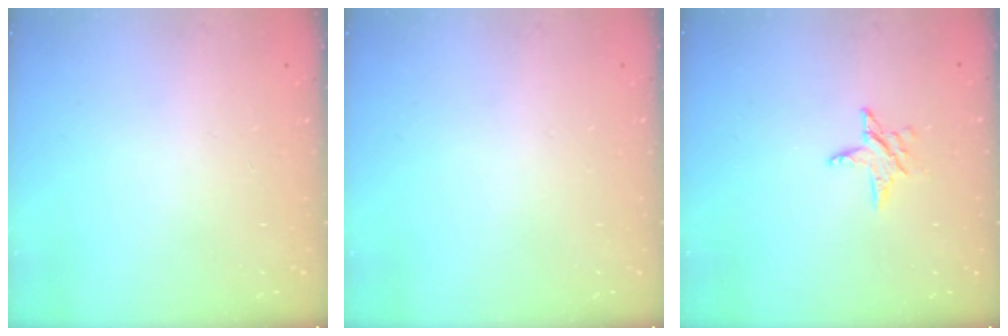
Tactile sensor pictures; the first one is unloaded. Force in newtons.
{"total": 0.0}
{"total": 4.8, "press": 4.7, "slide": 0.5}